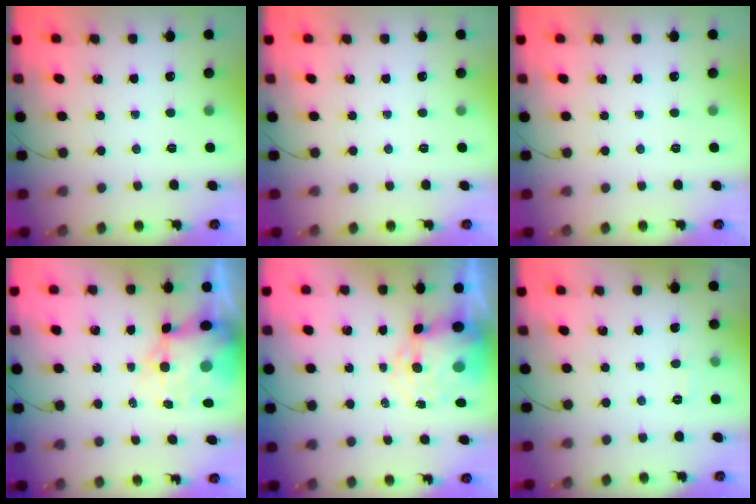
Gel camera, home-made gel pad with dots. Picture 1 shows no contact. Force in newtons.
{"total": 0.0}
{"total": 0.0}
{"total": 10.3, "press": 10.0, "slide": 2.5}
{"total": 10.2, "press": 9.9, "slide": 2.3}
{"total": 1.9, "press": 1.4, "slide": 1.3}